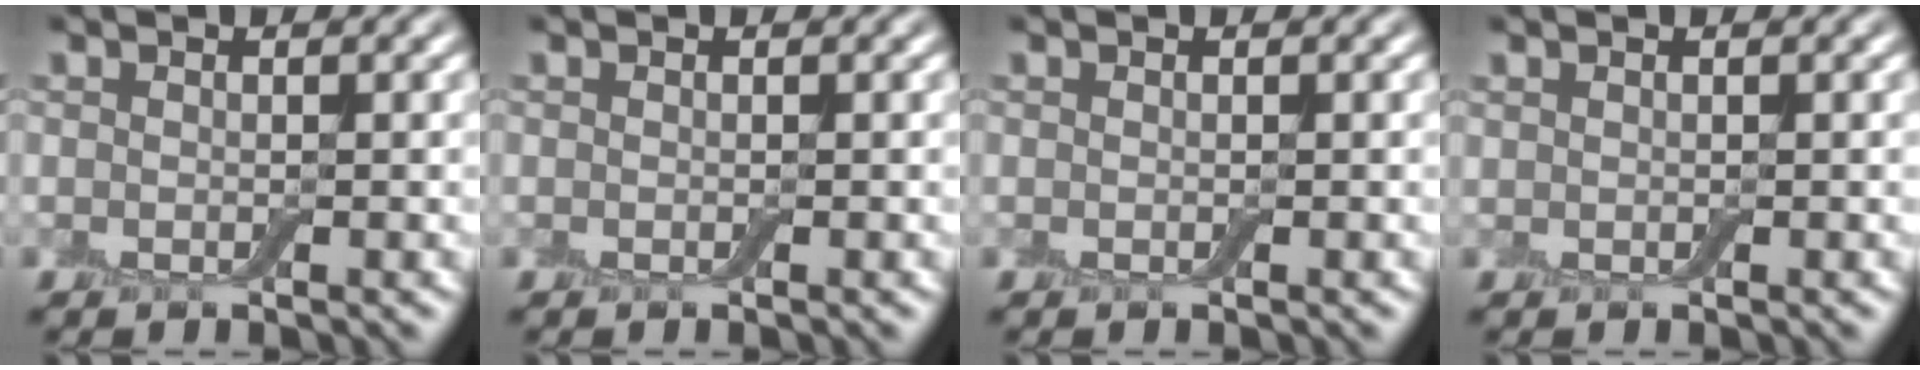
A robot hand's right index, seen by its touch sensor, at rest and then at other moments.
{"total": 0.0}
{"total": 0.0}
{"total": 0.0}